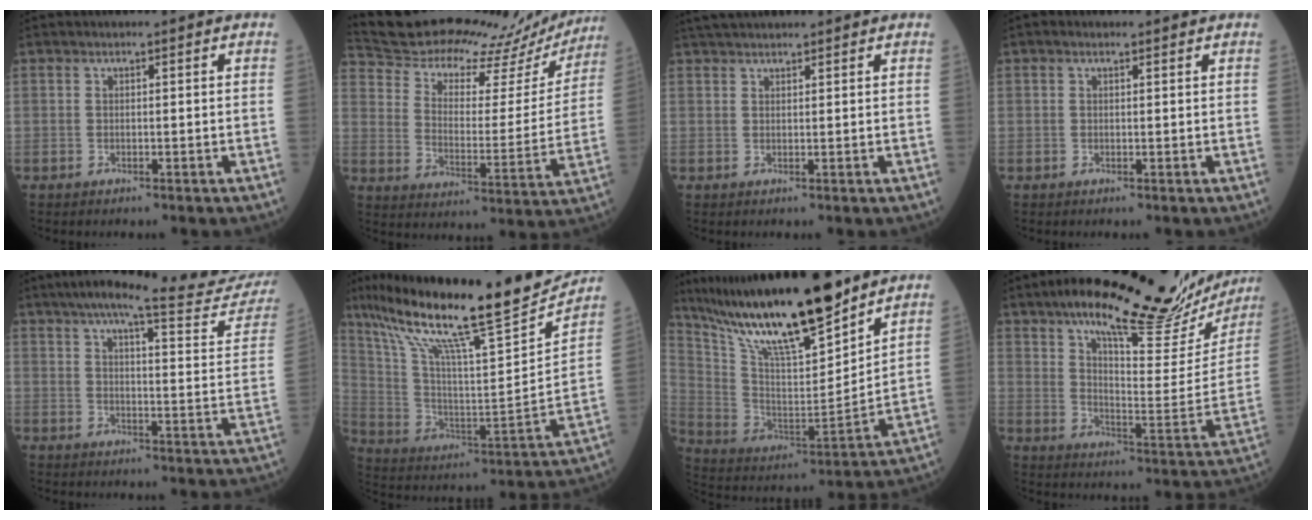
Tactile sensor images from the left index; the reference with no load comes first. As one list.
[{"total": 25.9, "force": [23.9, 7.0, 7.1], "torque": [-0.126, -0.037, 0.311]}, {"total": 6.1, "force": [5.6, 0.9, 2.5], "torque": [-0.039, 0.040, 0.093]}, {"total": 0.8, "force": [0.6, 0.3, 0.5], "torque": [-0.017, 0.007, 0.008]}, {"total": 22.9, "force": [20.5, 1.0, 10.0], "torque": [-0.143, -0.048, 0.248]}, {"total": 26.5, "force": [21.2, 2.1, 15.7], "torque": [-0.282, -0.007, 0.340]}, {"total": 22.2, "force": [17.7, 2.8, 13.1], "torque": [-0.236, -0.004, 0.321]}, {"total": 26.1, "force": [21.0, 5.4, 14.6], "torque": [-0.212, -0.011, 0.277]}]